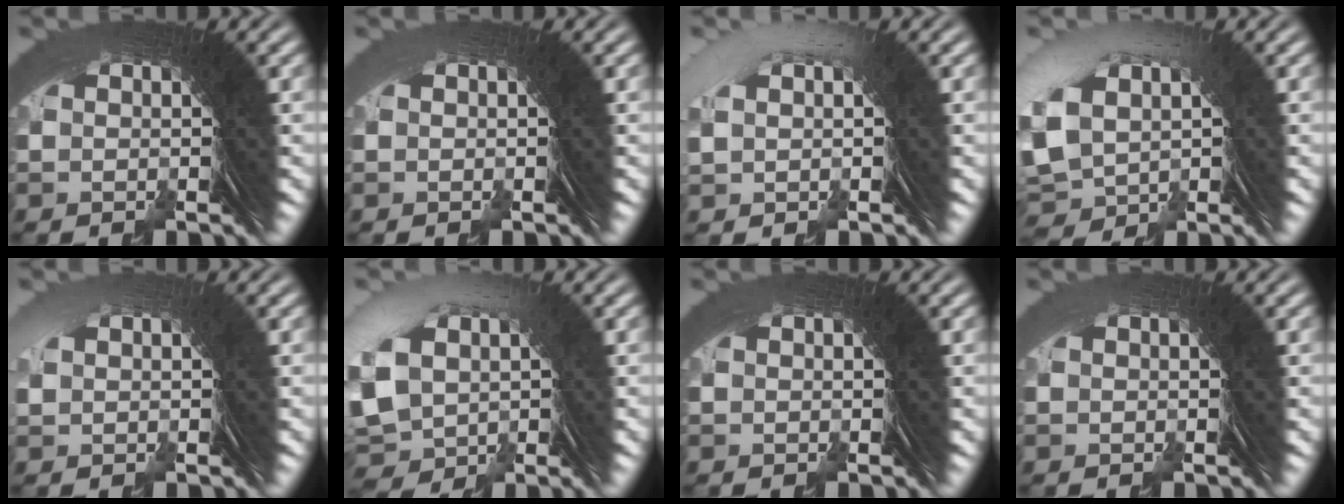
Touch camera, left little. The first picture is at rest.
{"total": 1.3, "force": [-0.4, -0.9, -0.8], "torque": [0.018, 0.005, -0.006]}
{"total": 1.1, "force": [0.7, 0.3, 0.8], "torque": [-0.023, 0.022, 0.010]}
{"total": 5.4, "force": [-0.3, 4.6, 2.9], "torque": [-0.094, -0.008, 0.006]}
{"total": 0.9, "force": [-0.1, -0.7, -0.6], "torque": [0.003, 0.007, 0.003]}
{"total": 5.9, "force": [-0.7, 5.1, 3.0], "torque": [-0.094, -0.012, -0.001]}
{"total": 0.0}
{"total": 0.9, "force": [-0.3, -0.7, -0.5], "torque": [0.013, 0.004, -0.006]}